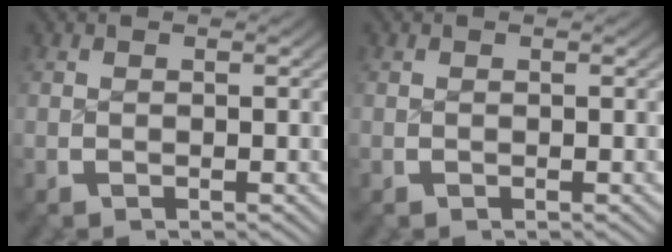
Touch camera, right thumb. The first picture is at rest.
{"total": 0.0}